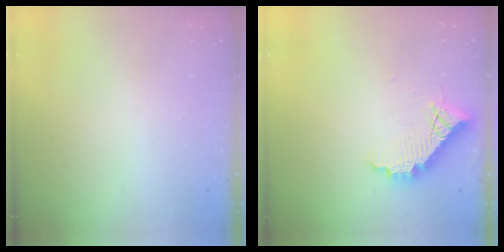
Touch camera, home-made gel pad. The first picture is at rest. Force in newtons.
{"total": 10.1, "press": 10.1, "slide": 0.6}